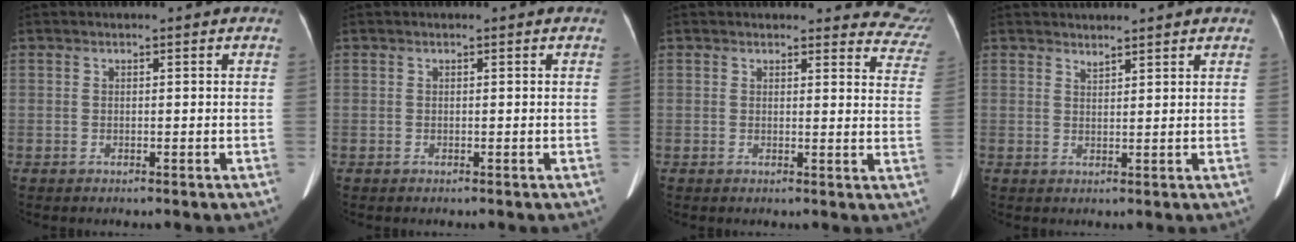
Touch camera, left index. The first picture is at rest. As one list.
[{"total": 0.0}, {"total": 12.4, "force": [12.0, 2.8, 0.8], "torque": [0.049, -0.084, 0.079]}, {"total": 2.6, "force": [2.5, 0.4, 0.5], "torque": [-0.010, -0.008, 0.029]}]